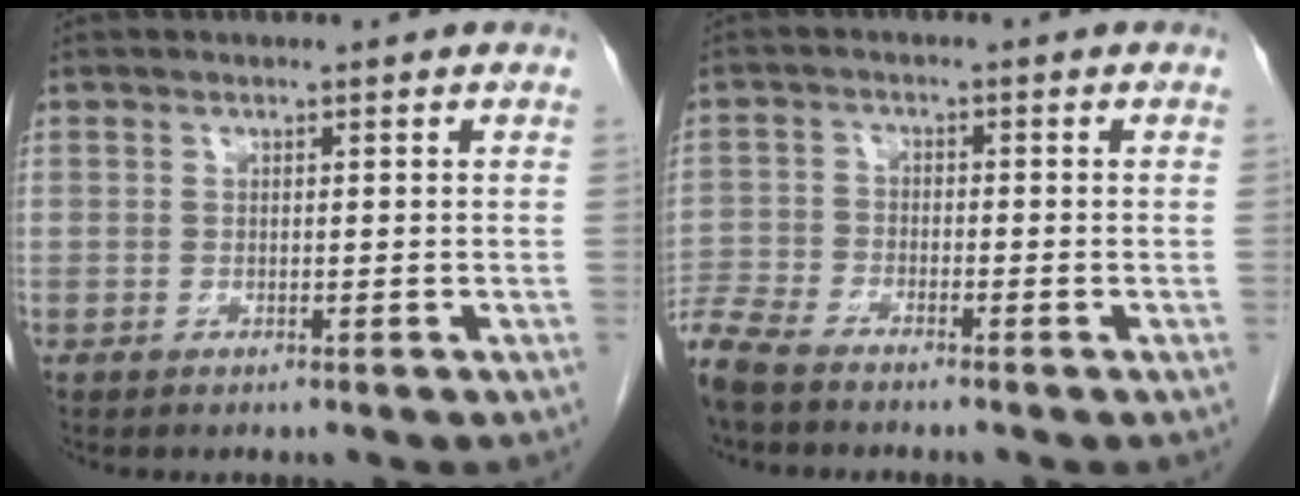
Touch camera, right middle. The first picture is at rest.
{"total": 6.9, "force": [-6.1, 1.4, 2.8], "torque": [-0.056, -0.016, -0.118]}